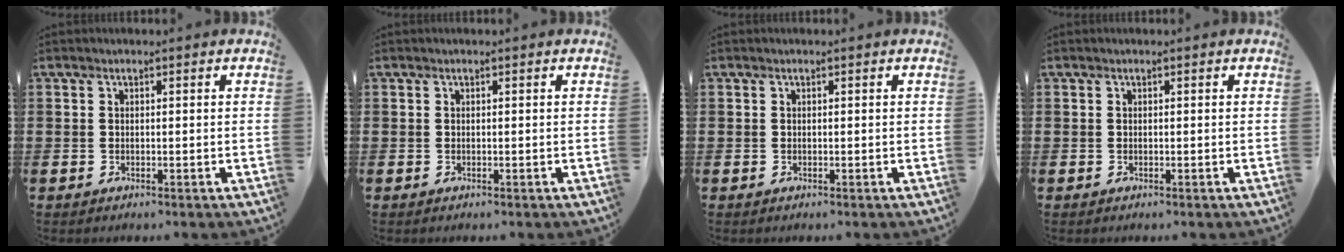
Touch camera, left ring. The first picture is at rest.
{"total": 0.0}
{"total": 0.0}
{"total": 0.0}